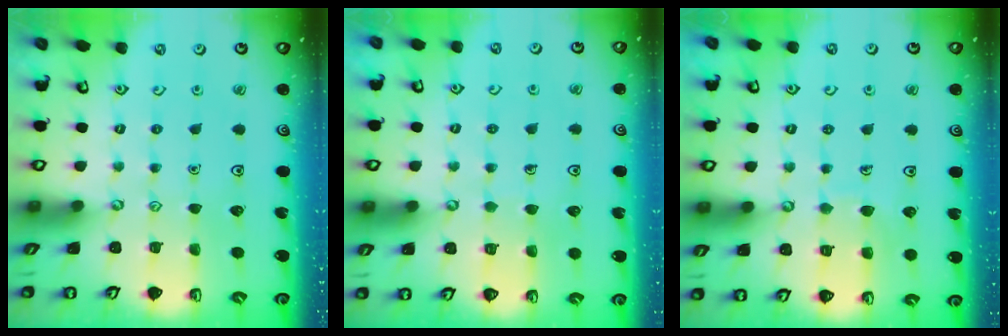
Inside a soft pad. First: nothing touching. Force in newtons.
{"total": 3.0, "press": 3.0, "slide": 0.2}
{"total": 6.0, "press": 6.0, "slide": 0.6}